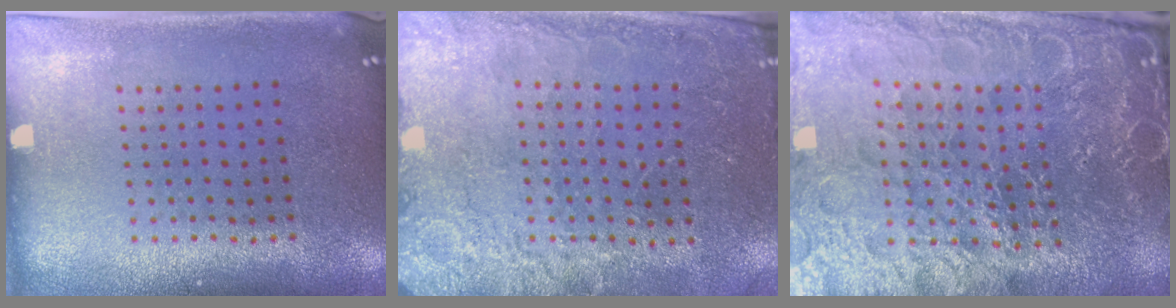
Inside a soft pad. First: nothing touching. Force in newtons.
{"total": 2.6, "press": 2.5, "slide": 0.5}
{"total": 5.9, "press": 5.4, "slide": 2.4}